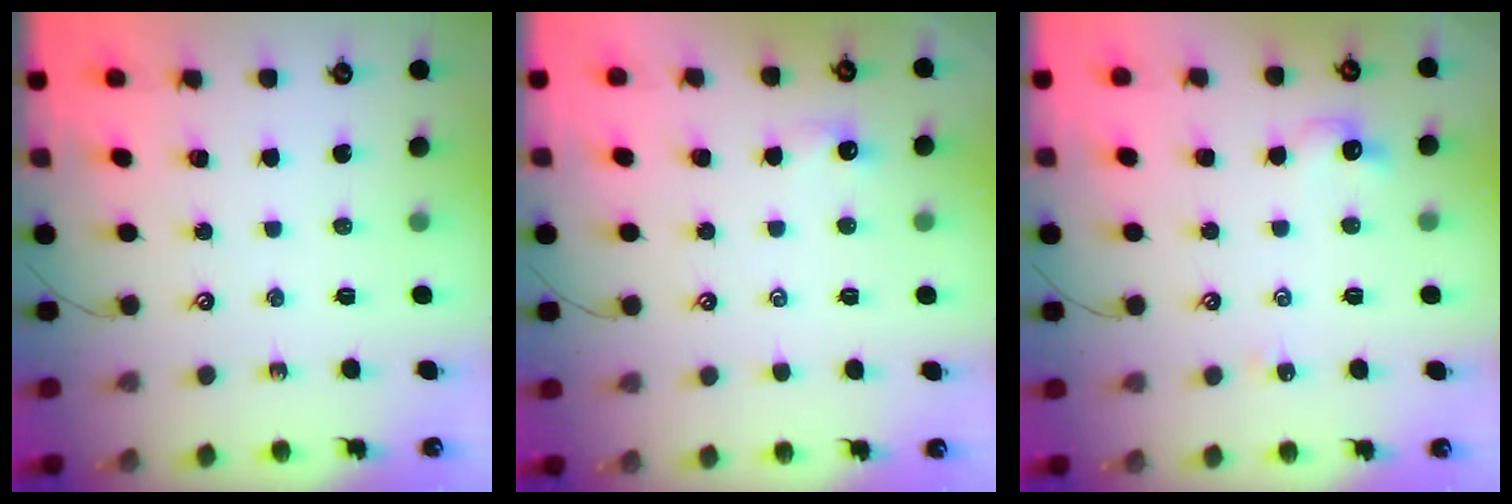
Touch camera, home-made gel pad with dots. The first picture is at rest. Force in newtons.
{"total": 0.7, "press": 0.5, "slide": 0.5}
{"total": 2.7, "press": 2.6, "slide": 0.5}